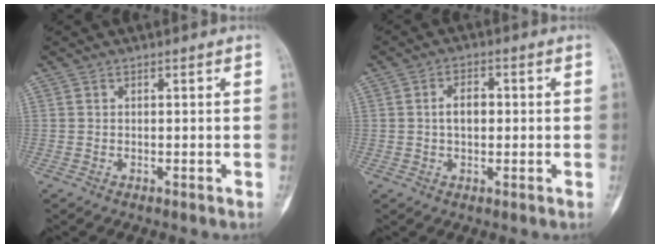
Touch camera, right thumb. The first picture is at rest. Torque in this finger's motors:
{"motor_torque": [0.06, 0.10, 0.20, -0.13, -0.02]}